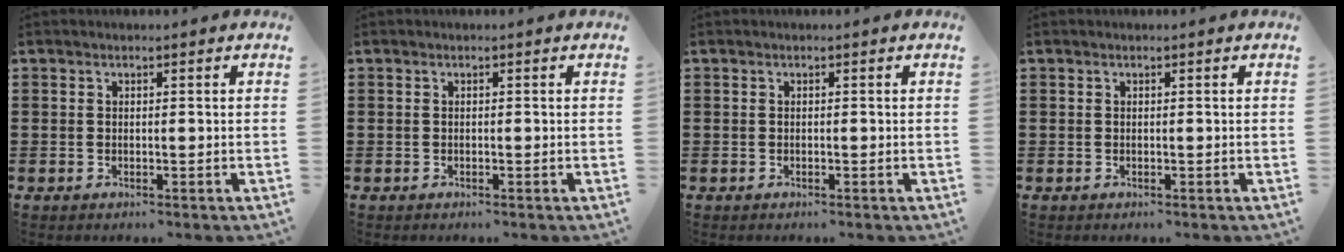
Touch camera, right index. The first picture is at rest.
{"total": 0.0}
{"total": 0.0}
{"total": 0.0}